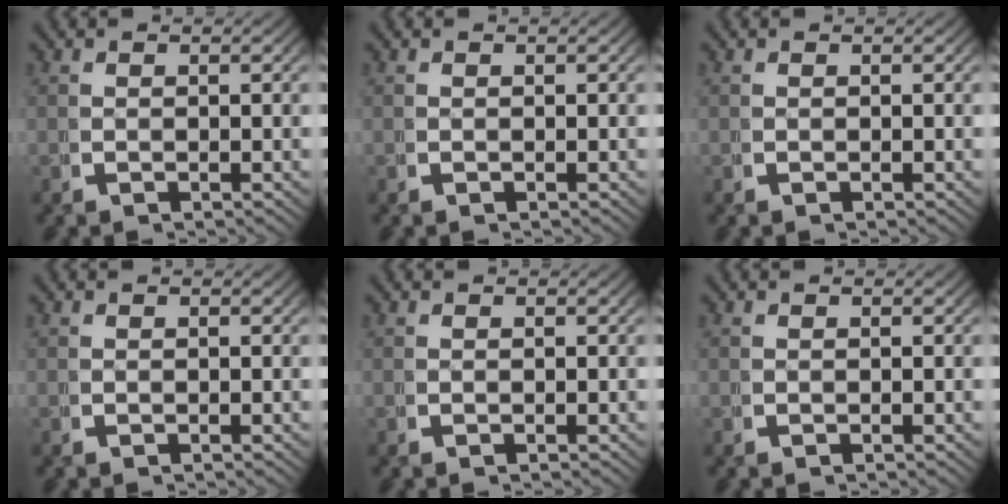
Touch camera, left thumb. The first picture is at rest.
{"total": 0.0}
{"total": 0.0}
{"total": 0.0}
{"total": 0.0}
{"total": 0.0}